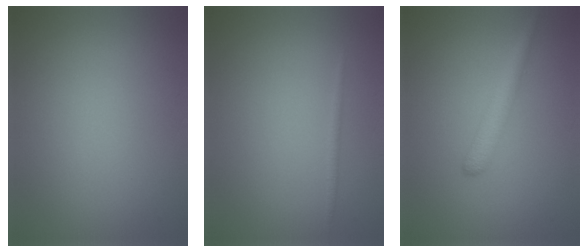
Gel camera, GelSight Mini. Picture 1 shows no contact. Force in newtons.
{"total": 0.6, "press": 0.6, "slide": 0.1}
{"total": 2.2, "press": 2.2, "slide": 0.0}